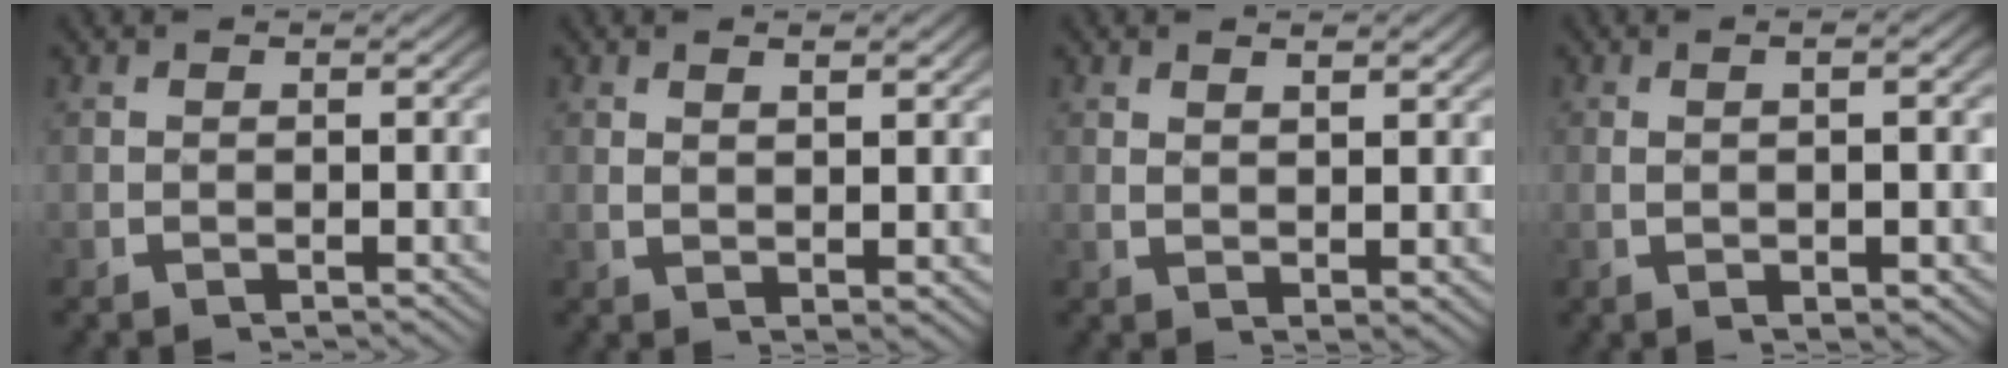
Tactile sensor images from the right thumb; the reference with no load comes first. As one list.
[{"total": 2.2, "force": [1.1, 0.2, 1.8], "torque": [-0.033, -0.004, 0.029]}, {"total": 2.0, "force": [1.3, 0.2, 1.5], "torque": [-0.029, -0.004, 0.032]}, {"total": 3.8, "force": [0.4, 0.7, 3.7], "torque": [-0.062, 0.006, 0.010]}]